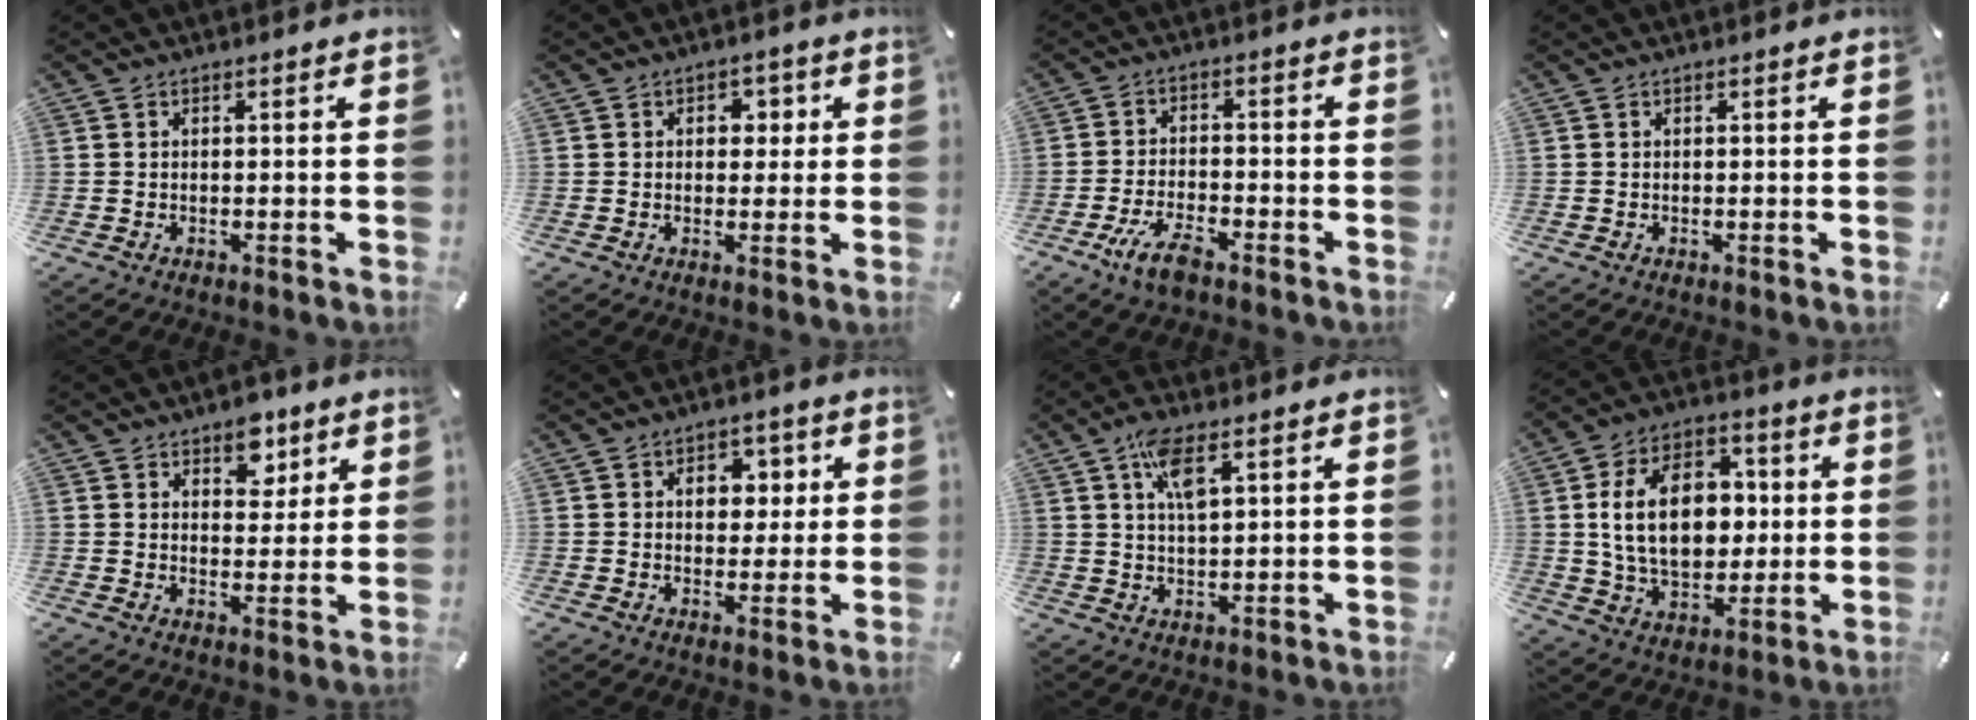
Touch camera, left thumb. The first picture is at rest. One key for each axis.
{"total": 3.5, "fx": 0.4, "fy": 2.8, "fz": 2.0, "tx": -0.012, "ty": -0.003, "tz": -0.005}
{"total": 7.4, "fx": -4.8, "fy": 2.7, "fz": 4.9, "tx": -0.105, "ty": 0.015, "tz": -0.088}
{"total": 0.0}
{"total": 6.8, "fx": 4.6, "fy": 4.5, "fz": 2.5, "tx": -0.009, "ty": -0.025, "tz": 0.072}
{"total": 6.1, "fx": 1.3, "fy": 4.8, "fz": 3.5, "tx": -0.041, "ty": -0.002, "tz": 0.012}
{"total": 7.1, "fx": 3.5, "fy": 2.7, "fz": 5.5, "tx": -0.103, "ty": -0.001, "tz": 0.059}
{"total": 17.9, "fx": 1.7, "fy": 12.3, "fz": 12.9, "tx": -0.242, "ty": 0.013, "tz": 0.030}